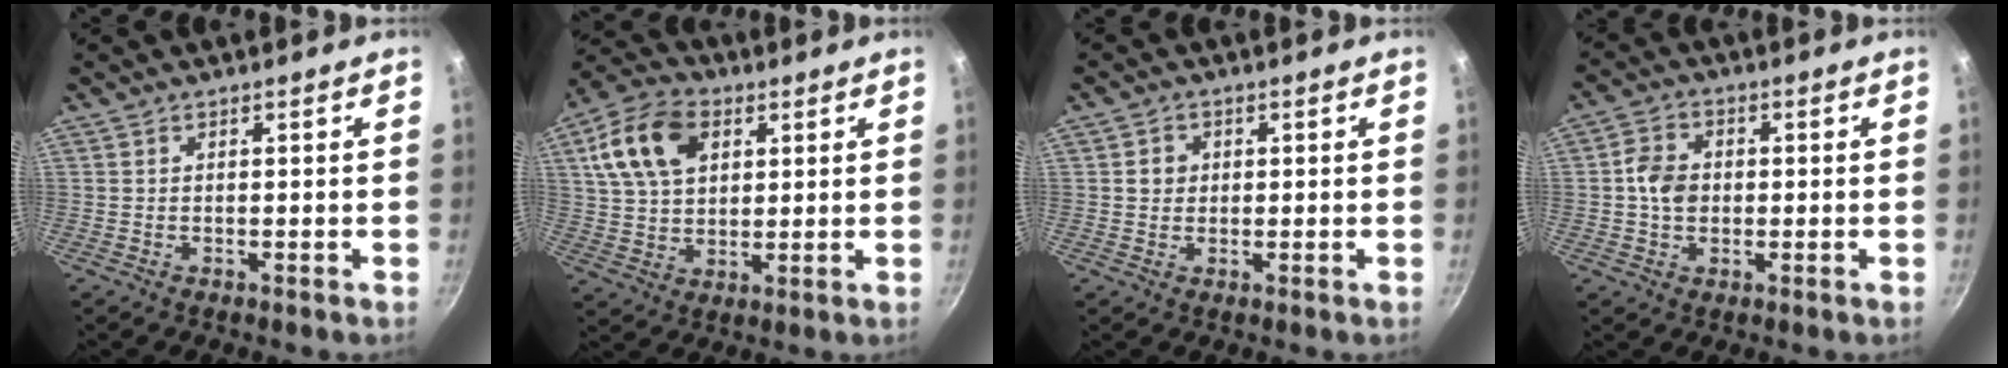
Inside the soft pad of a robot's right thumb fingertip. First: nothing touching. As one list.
[{"total": 14.2, "force": [5.1, 9.6, 9.2], "torque": [-0.152, 0.005, 0.085]}, {"total": 2.7, "force": [0.4, 2.5, 0.9], "torque": [-0.002, 0.004, 0.003]}, {"total": 5.9, "force": [-0.1, 4.7, 3.6], "torque": [-0.052, 0.012, -0.010]}]